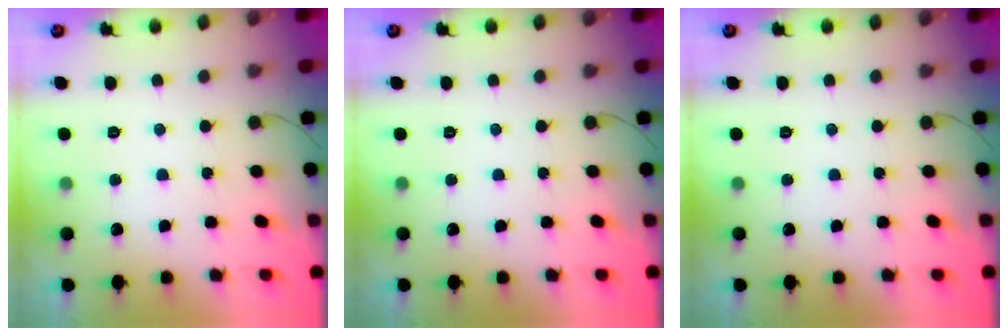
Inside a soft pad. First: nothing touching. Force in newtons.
{"total": 0.0}
{"total": 0.0}